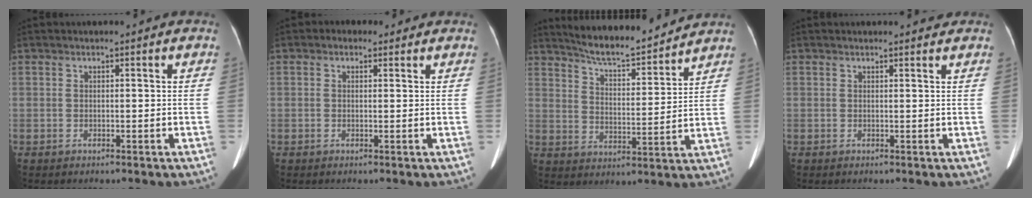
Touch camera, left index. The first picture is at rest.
{"total": 1.8, "force": [1.0, 1.4, 0.6], "torque": [-0.011, 0.012, 0.009]}
{"total": 12.0, "force": [11.4, 1.0, 3.6], "torque": [-0.063, 0.001, 0.182]}
{"total": 1.7, "force": [1.7, 0.2, 0.4], "torque": [-0.010, 0.003, 0.018]}